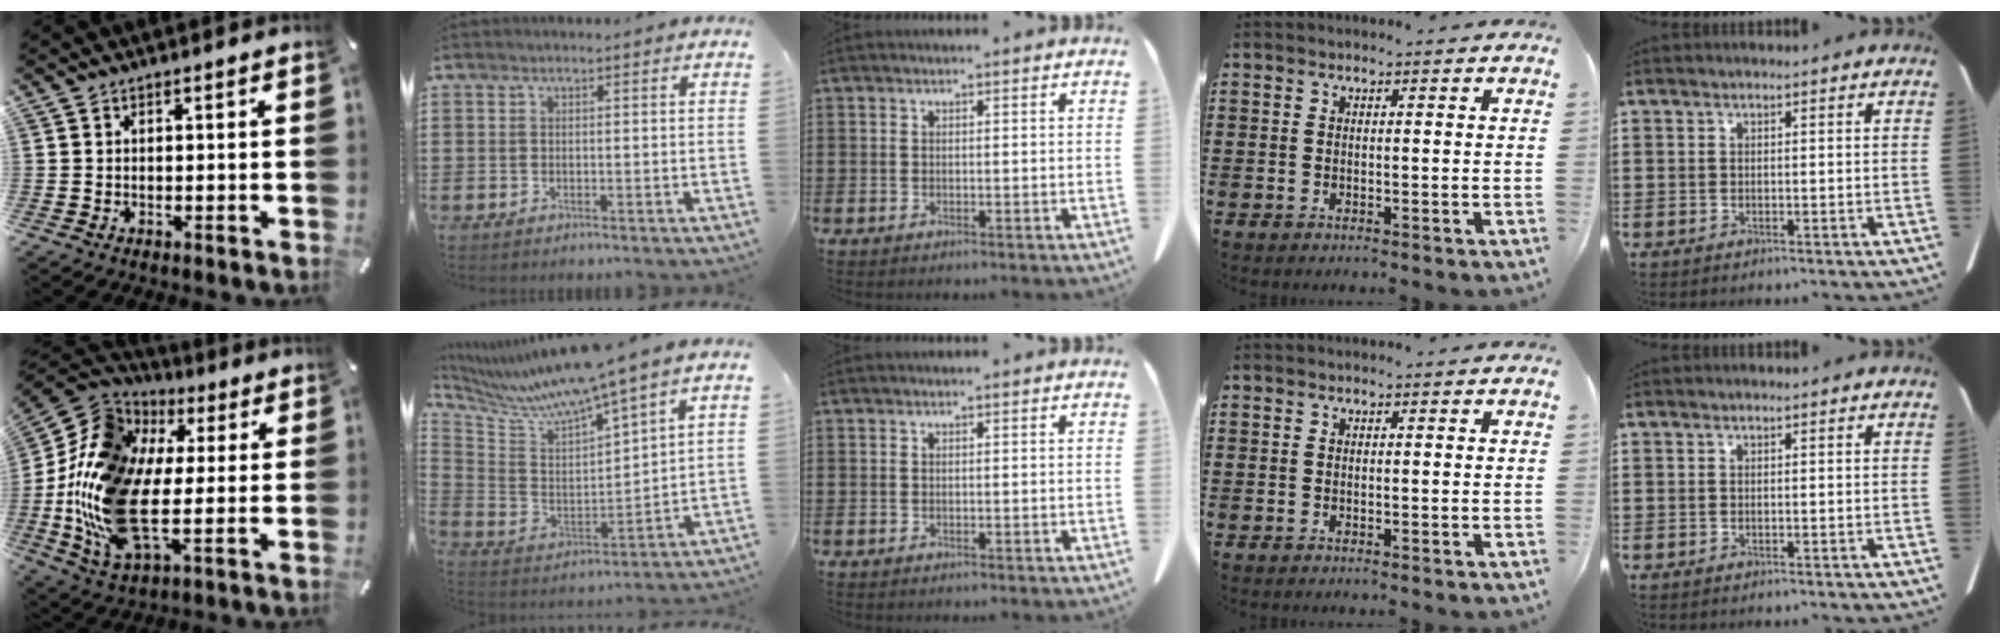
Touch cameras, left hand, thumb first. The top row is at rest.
{"thumb": {"total": 19.7, "force": [-3.8, 12.8, 14.6], "torque": [-0.350, -0.003, -0.074]}, "index": {"total": 7.3, "force": [6.2, -0.6, 3.8], "torque": [-0.103, -0.052, 0.096]}}